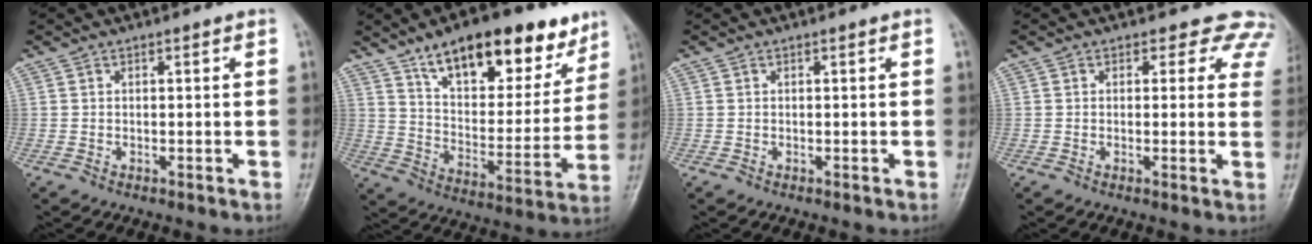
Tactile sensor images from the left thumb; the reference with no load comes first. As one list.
[{"total": 22.1, "force": [14.3, 9.8, 13.8], "torque": [-0.155, -0.052, 0.228]}, {"total": 0.0}, {"total": 7.0, "force": [5.7, 3.9, 0.7], "torque": [0.044, -0.019, 0.033]}]